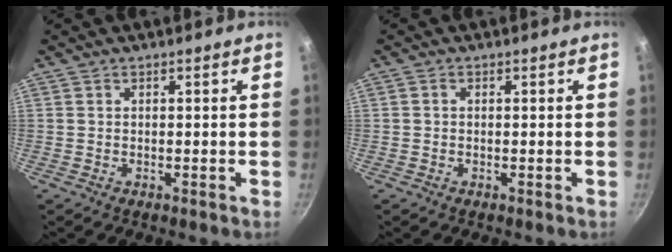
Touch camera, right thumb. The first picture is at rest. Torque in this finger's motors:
{"motor_torque": [-0.14, -0.33, -0.20, -0.20, 0.05]}